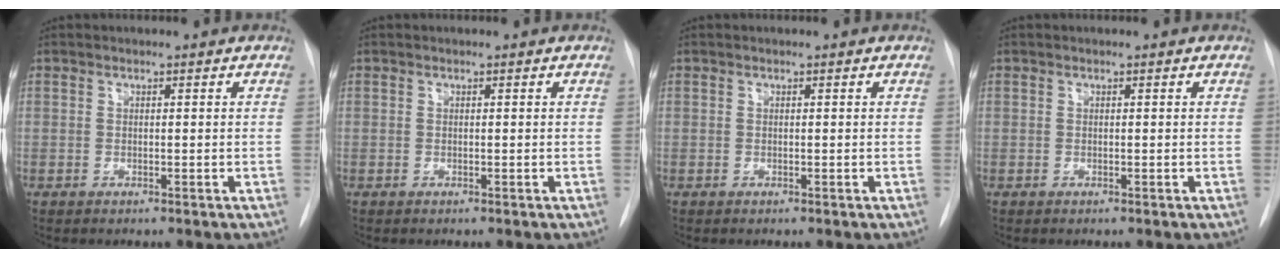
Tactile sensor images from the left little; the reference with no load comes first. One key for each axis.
{"total": 0.0}
{"total": 0.0}
{"total": 0.0}